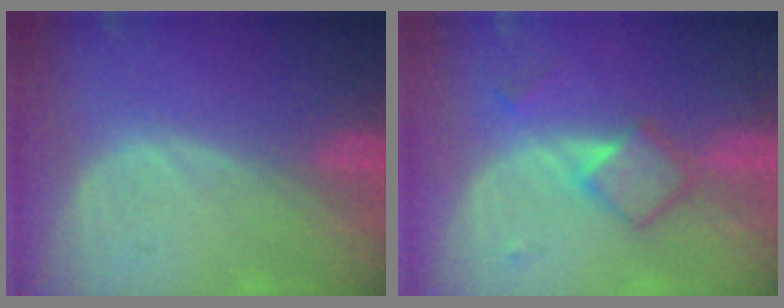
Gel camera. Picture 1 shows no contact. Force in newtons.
{"total": 4.7, "press": 4.6, "slide": 0.6}